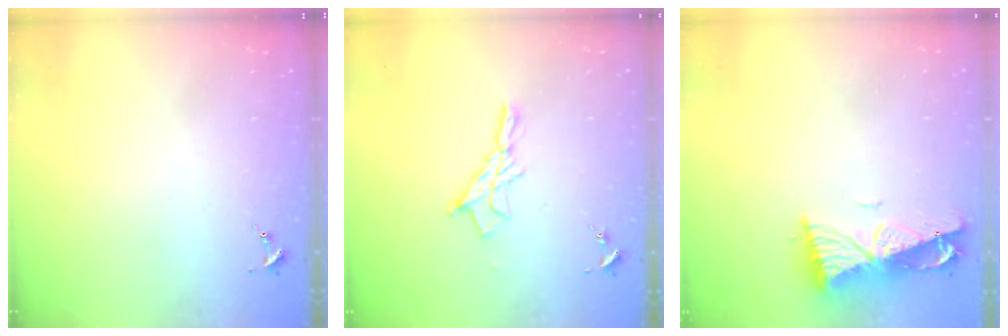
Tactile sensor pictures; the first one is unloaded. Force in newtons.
{"total": 10.2, "press": 10.1, "slide": 0.9}
{"total": 9.3, "press": 9.2, "slide": 1.3}